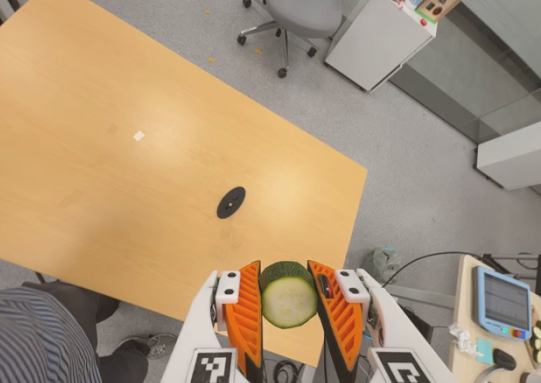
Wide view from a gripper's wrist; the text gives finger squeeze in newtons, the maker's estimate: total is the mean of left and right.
{"total": 11.1, "left": 10.2, "right": 12.0}